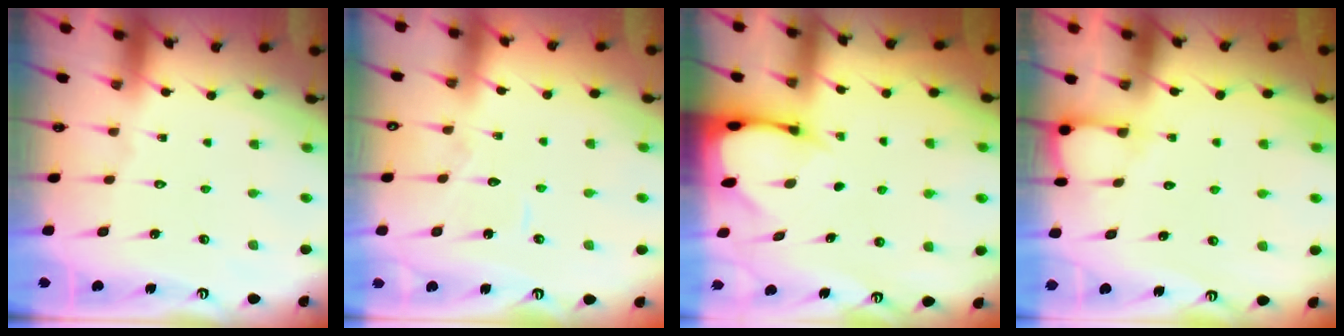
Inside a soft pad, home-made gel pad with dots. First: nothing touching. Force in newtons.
{"total": 4.1, "press": 4.1, "slide": 0.5}
{"total": 3.1, "press": 3.0, "slide": 0.4}
{"total": 4.2, "press": 4.1, "slide": 0.4}